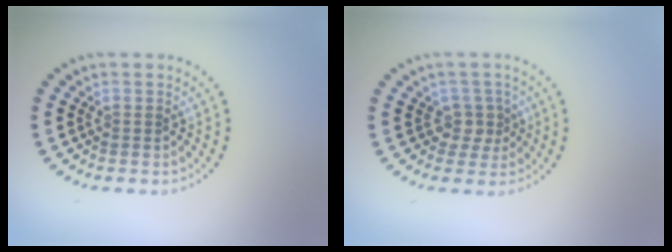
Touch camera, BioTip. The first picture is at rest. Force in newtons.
{"total": 2.0, "press": 1.5, "slide": 1.3}